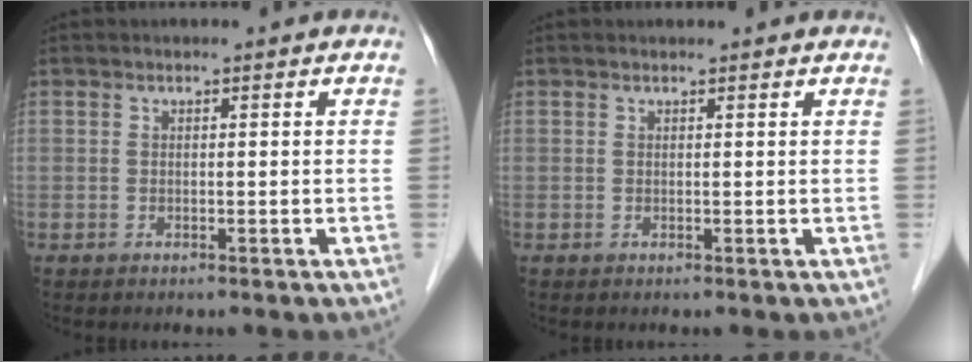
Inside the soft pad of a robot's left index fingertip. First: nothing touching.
{"total": 2.3, "force": [2.3, 0.2, 0.5], "torque": [-0.012, 0.012, 0.023]}